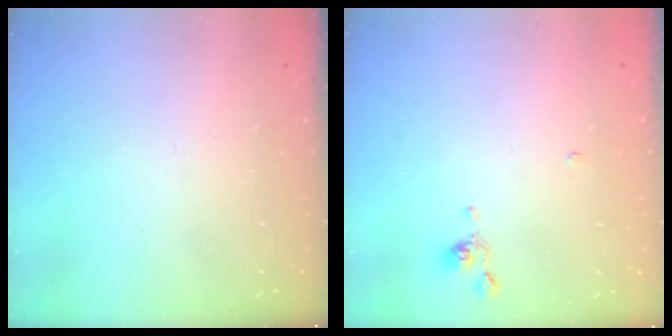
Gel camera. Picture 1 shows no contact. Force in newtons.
{"total": 0.7, "press": 0.6, "slide": 0.3}